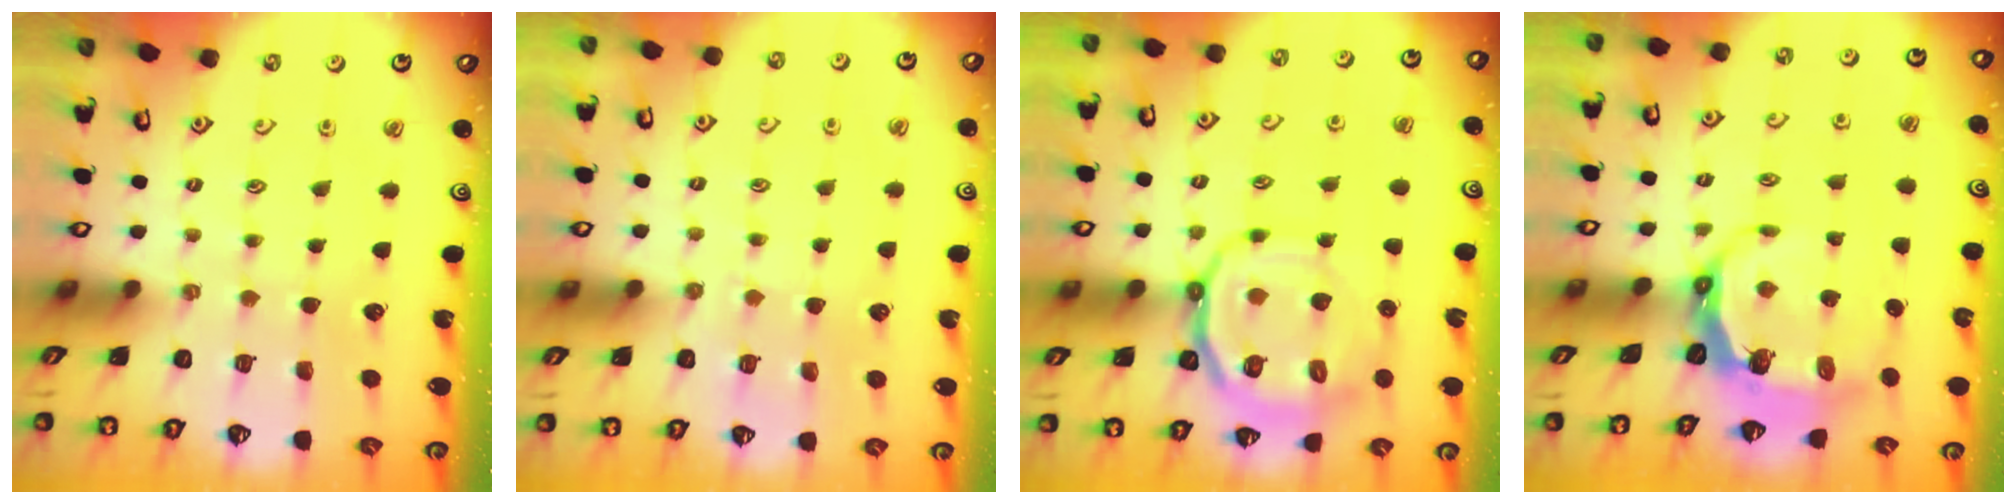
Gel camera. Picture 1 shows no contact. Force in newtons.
{"total": 4.0, "press": 4.0, "slide": 0.8}
{"total": 15.3, "press": 15.1, "slide": 2.6}
{"total": 7.5, "press": 6.1, "slide": 4.3}